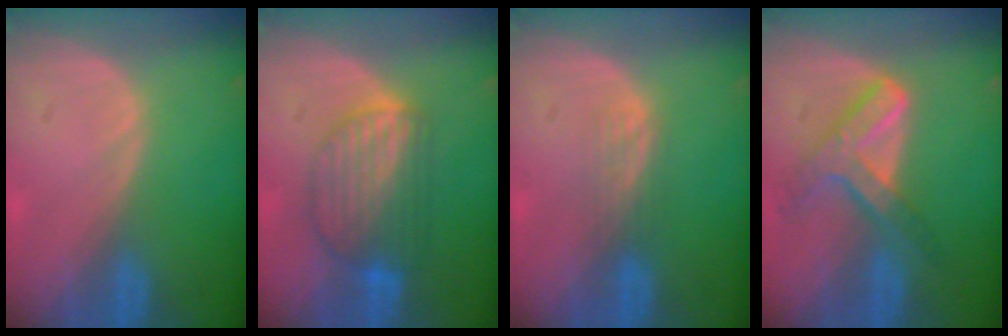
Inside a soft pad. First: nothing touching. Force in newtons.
{"total": 7.4, "press": 7.2, "slide": 1.7}
{"total": 2.4, "press": 2.3, "slide": 0.4}
{"total": 7.3, "press": 6.2, "slide": 3.8}